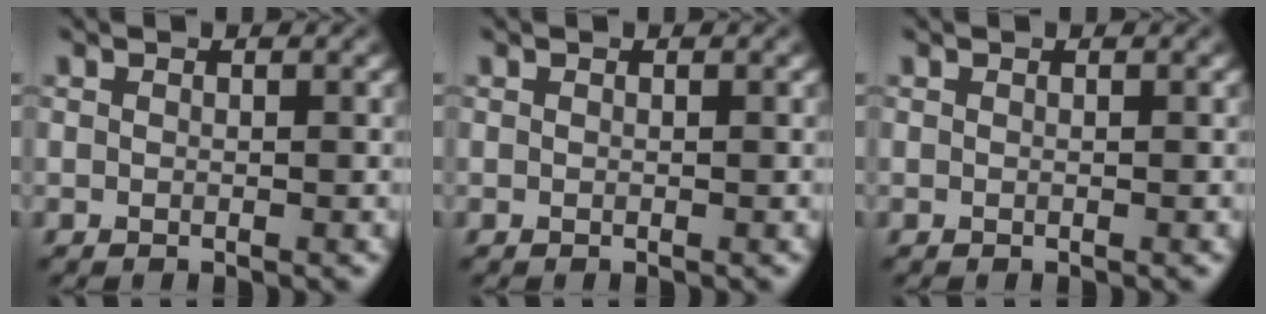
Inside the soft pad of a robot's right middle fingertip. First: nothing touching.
{"total": 0.0}
{"total": 0.0}